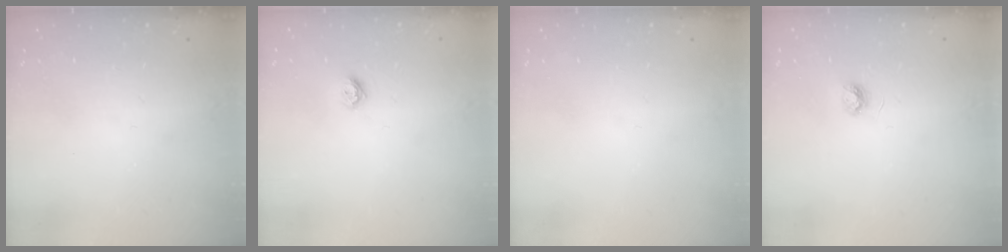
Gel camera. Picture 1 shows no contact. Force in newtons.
{"total": 5.8, "press": 5.8, "slide": 0.7}
{"total": 0.0}
{"total": 3.9, "press": 3.9, "slide": 0.5}